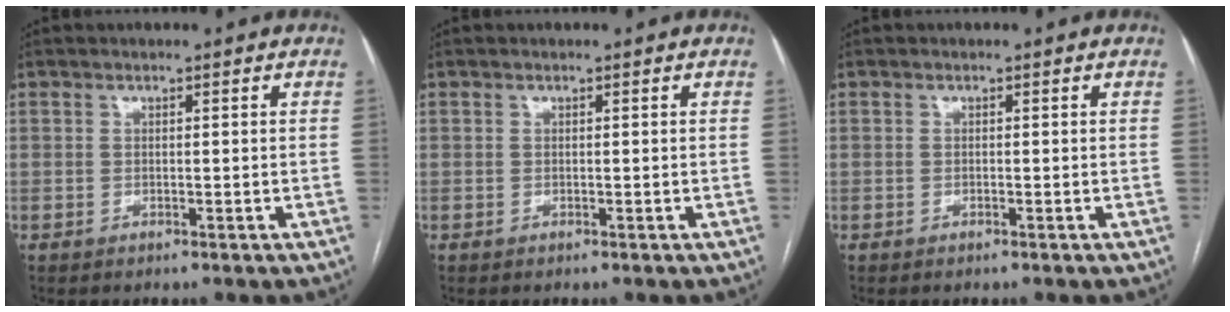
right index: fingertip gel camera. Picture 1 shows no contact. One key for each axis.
{"total": 0.0}
{"total": 0.0}